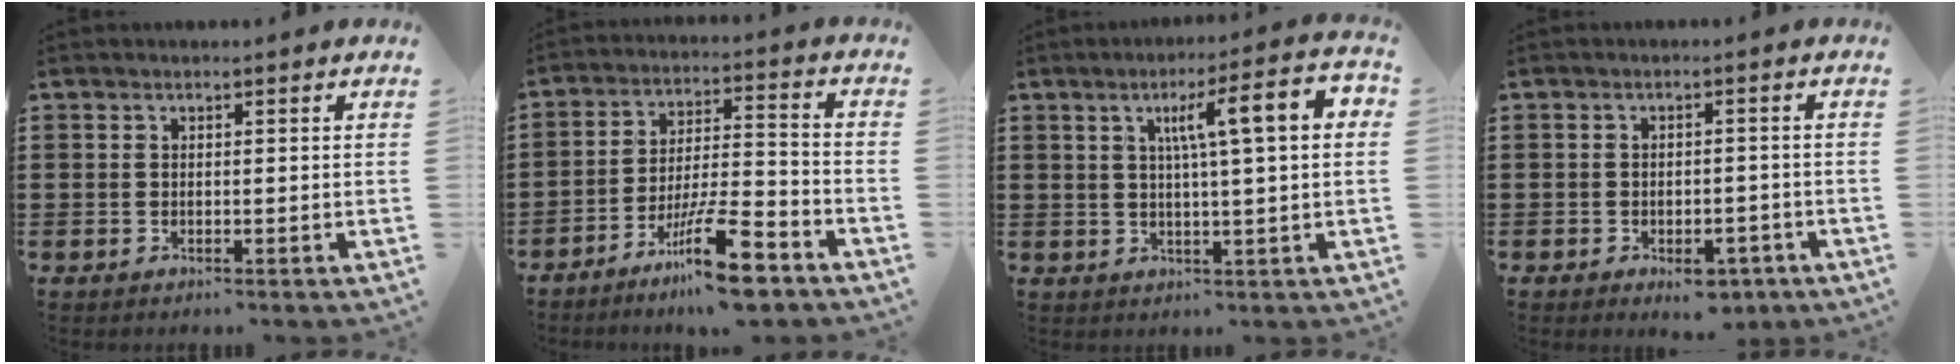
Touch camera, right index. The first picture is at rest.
{"total": 11.5, "force": [-7.6, 2.2, 8.4], "torque": [-0.146, 0.024, -0.139]}
{"total": 8.9, "force": [2.0, 1.2, 8.6], "torque": [-0.151, -0.001, 0.024]}
{"total": 3.4, "force": [-2.5, 1.6, 1.6], "torque": [-0.026, 0.008, -0.047]}